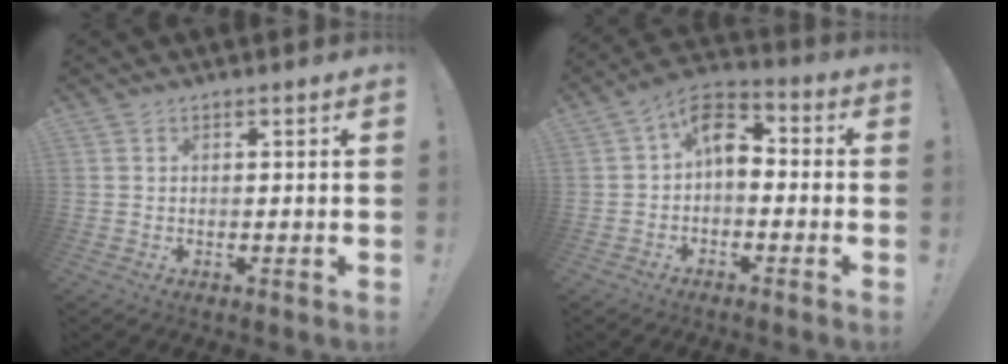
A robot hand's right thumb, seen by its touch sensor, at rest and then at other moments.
{"total": 8.0, "force": [-0.2, 5.4, 5.9], "torque": [-0.115, 0.022, 0.003]}